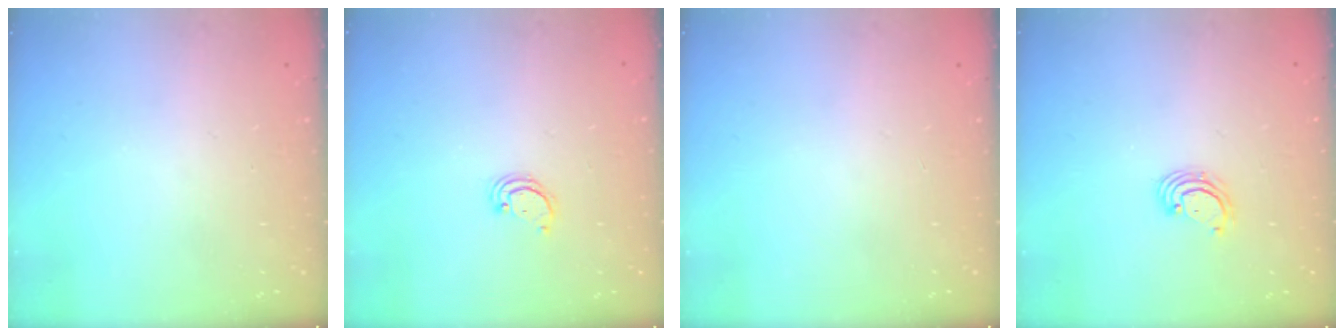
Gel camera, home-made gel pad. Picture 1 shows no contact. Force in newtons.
{"total": 2.2, "press": 2.2, "slide": 0.2}
{"total": 0.0}
{"total": 2.4, "press": 2.4, "slide": 0.2}